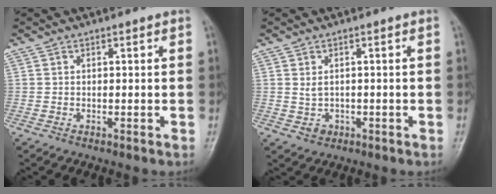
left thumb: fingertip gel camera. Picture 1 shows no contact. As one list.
[{"total": 2.3, "force": [0.0, 1.9, 1.3], "torque": [-0.016, -0.001, 0.007]}]